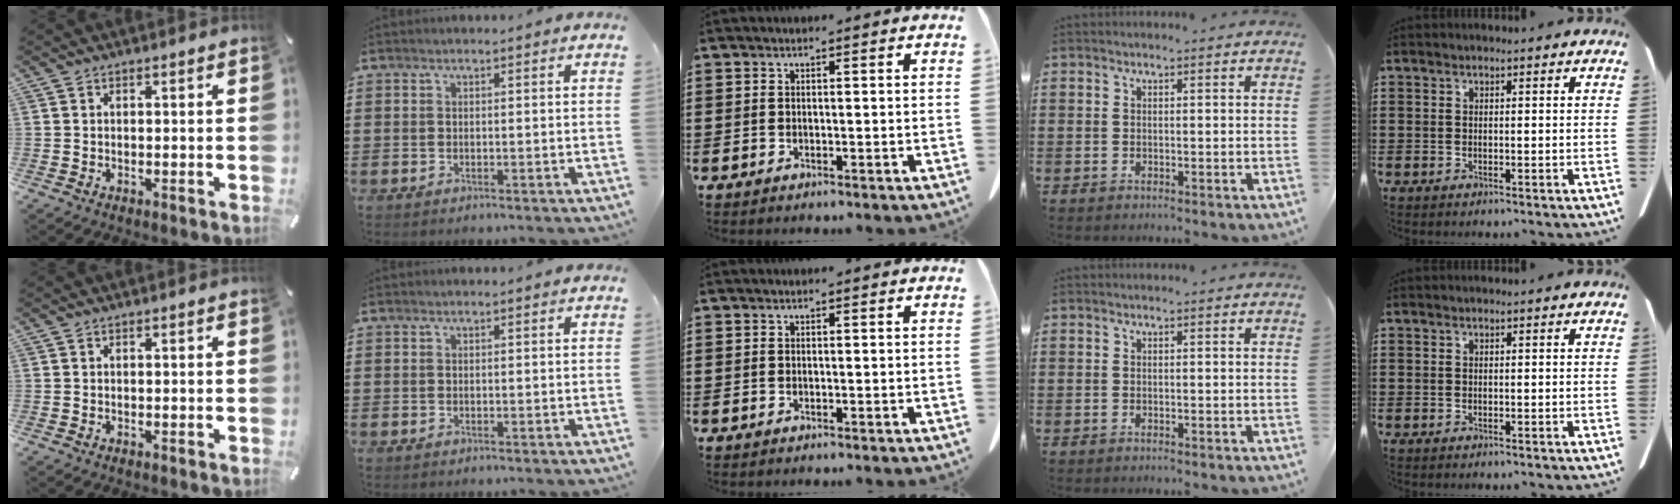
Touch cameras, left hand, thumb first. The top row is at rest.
{}